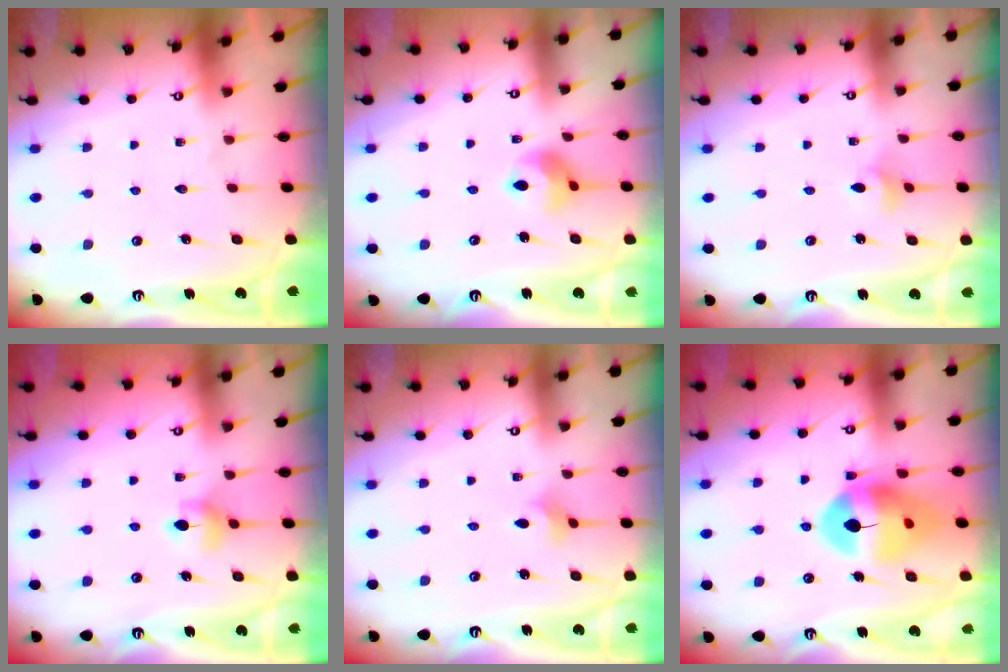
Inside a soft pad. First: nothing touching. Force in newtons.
{"total": 8.2, "press": 8.1, "slide": 1.0}
{"total": 3.4, "press": 3.3, "slide": 0.5}
{"total": 5.2, "press": 5.1, "slide": 0.9}
{"total": 2.2, "press": 2.1, "slide": 0.6}
{"total": 13.3, "press": 13.2, "slide": 1.6}